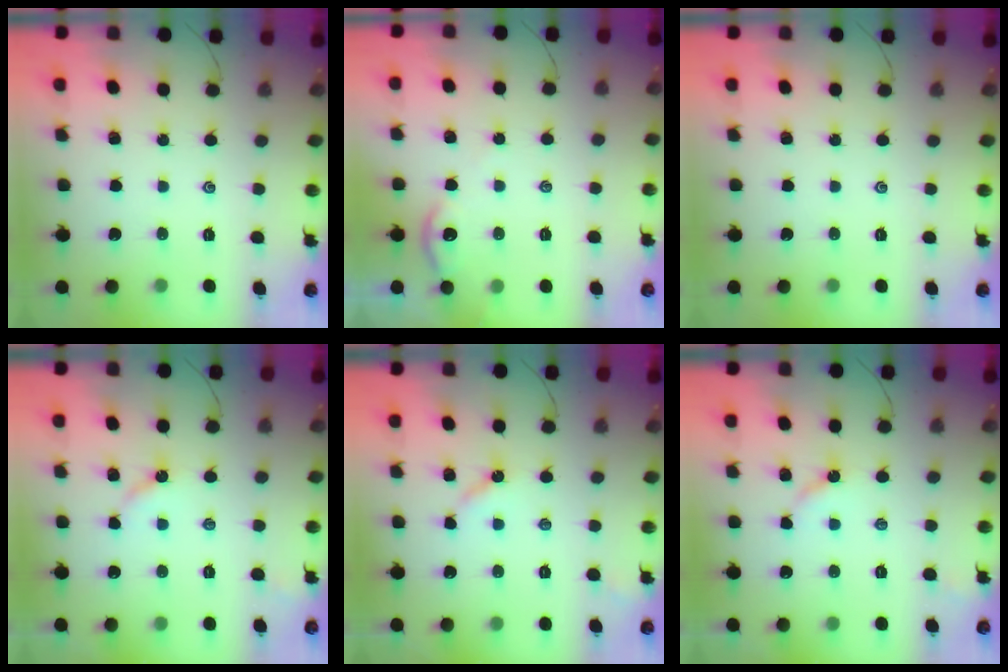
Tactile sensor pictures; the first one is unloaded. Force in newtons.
{"total": 1.7, "press": 1.7, "slide": 0.4}
{"total": 0.0}
{"total": 2.9, "press": 2.8, "slide": 0.5}
{"total": 3.6, "press": 3.6, "slide": 0.3}
{"total": 2.9, "press": 2.8, "slide": 0.5}